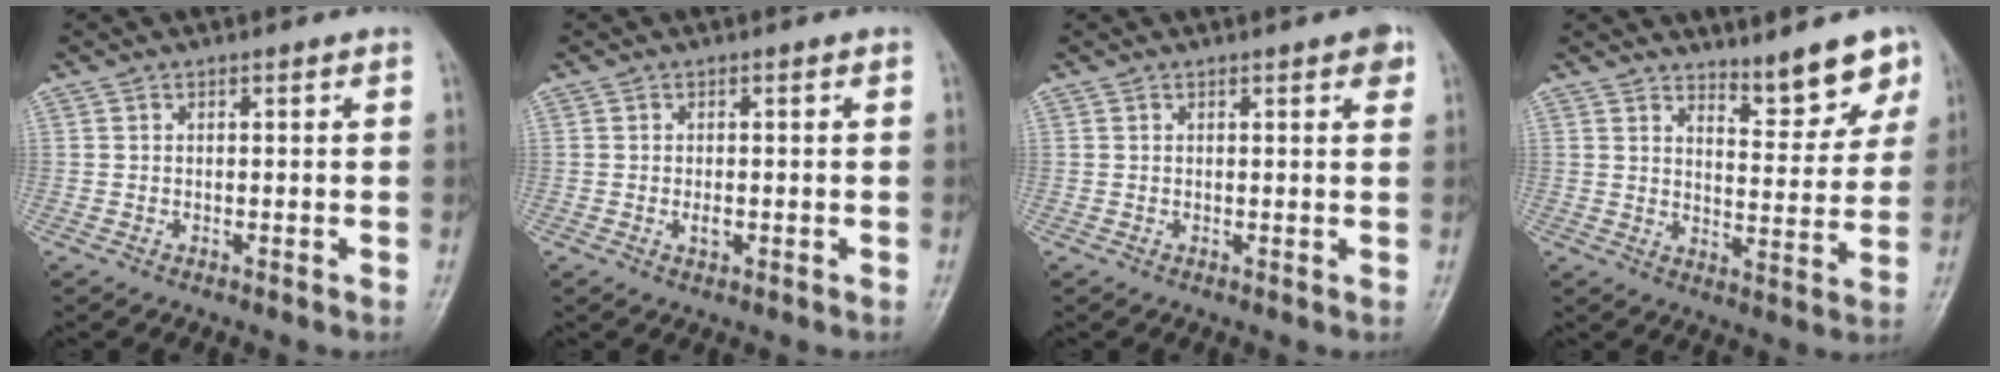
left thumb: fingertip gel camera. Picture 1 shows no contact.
{"total": 1.3, "force": [-0.3, 0.7, 1.1], "torque": [-0.018, -0.001, -0.004]}
{"total": 2.4, "force": [1.3, 0.6, 2.0], "torque": [-0.019, -0.002, 0.012]}
{"total": 8.0, "force": [6.5, 2.2, 4.1], "torque": [-0.026, -0.053, 0.098]}